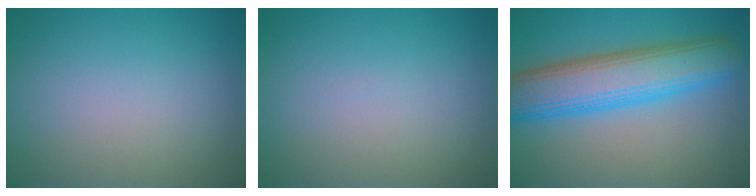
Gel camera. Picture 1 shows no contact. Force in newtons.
{"total": 0.0}
{"total": 8.7, "press": 8.7, "slide": 0.2}